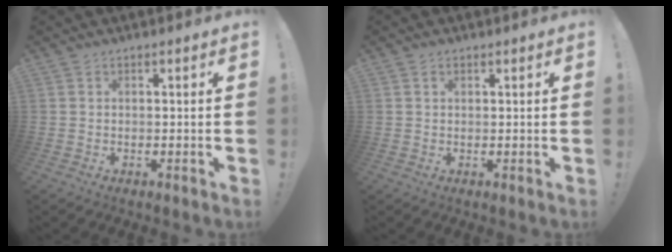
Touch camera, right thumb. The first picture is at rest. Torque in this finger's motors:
{"motor_torque": [-0.11, -0.07, 0.01, 0.00, 0.05]}